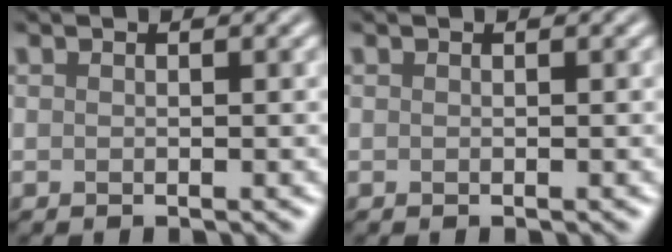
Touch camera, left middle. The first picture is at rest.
{"total": 0.0}